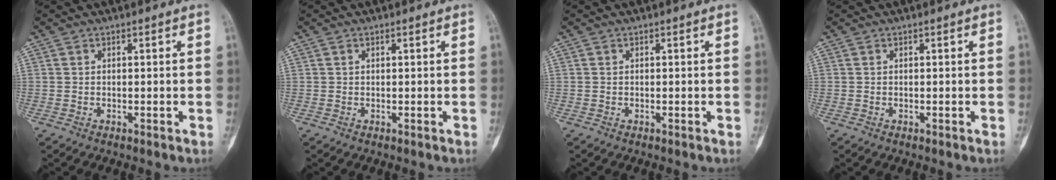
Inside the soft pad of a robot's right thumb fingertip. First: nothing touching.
{"total": 0.0}
{"total": 0.0}
{"total": 0.0}